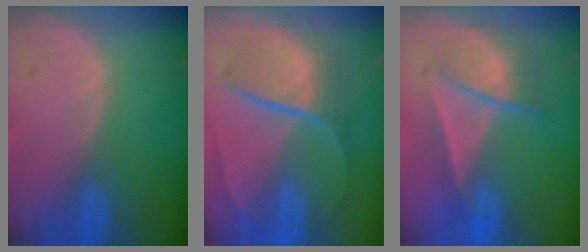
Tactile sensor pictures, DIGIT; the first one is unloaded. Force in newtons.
{"total": 8.9, "press": 7.6, "slide": 4.7}
{"total": 6.7, "press": 6.1, "slide": 2.9}